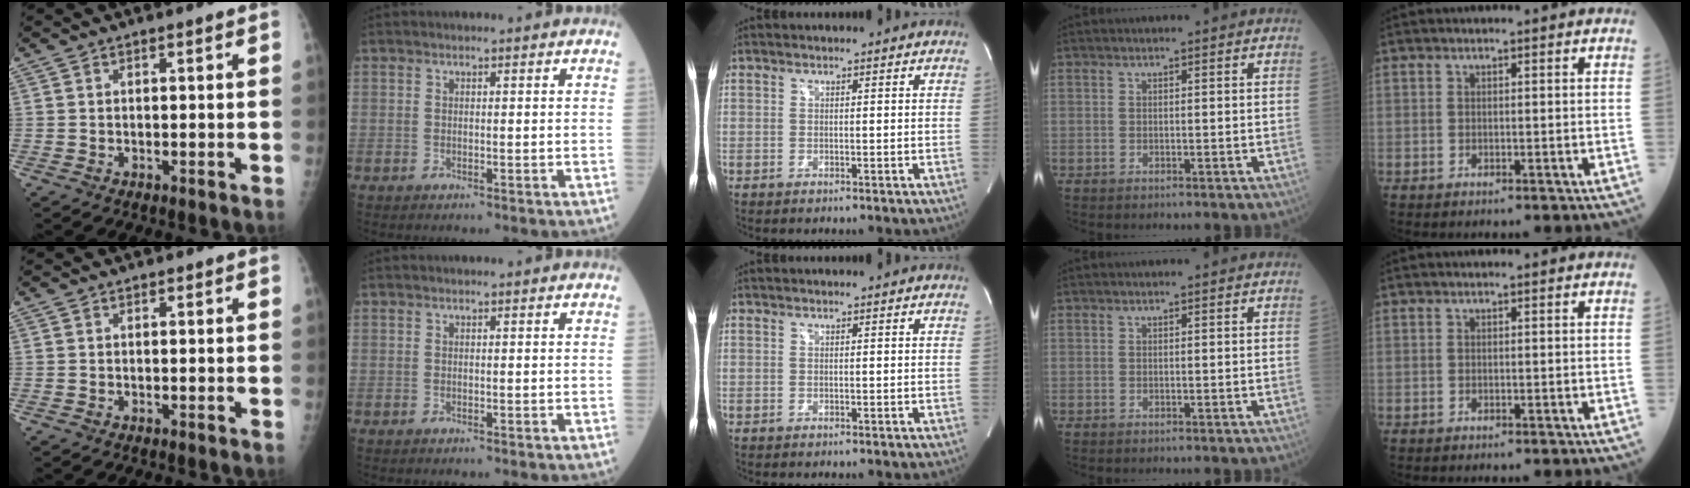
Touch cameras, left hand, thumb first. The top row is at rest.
{}